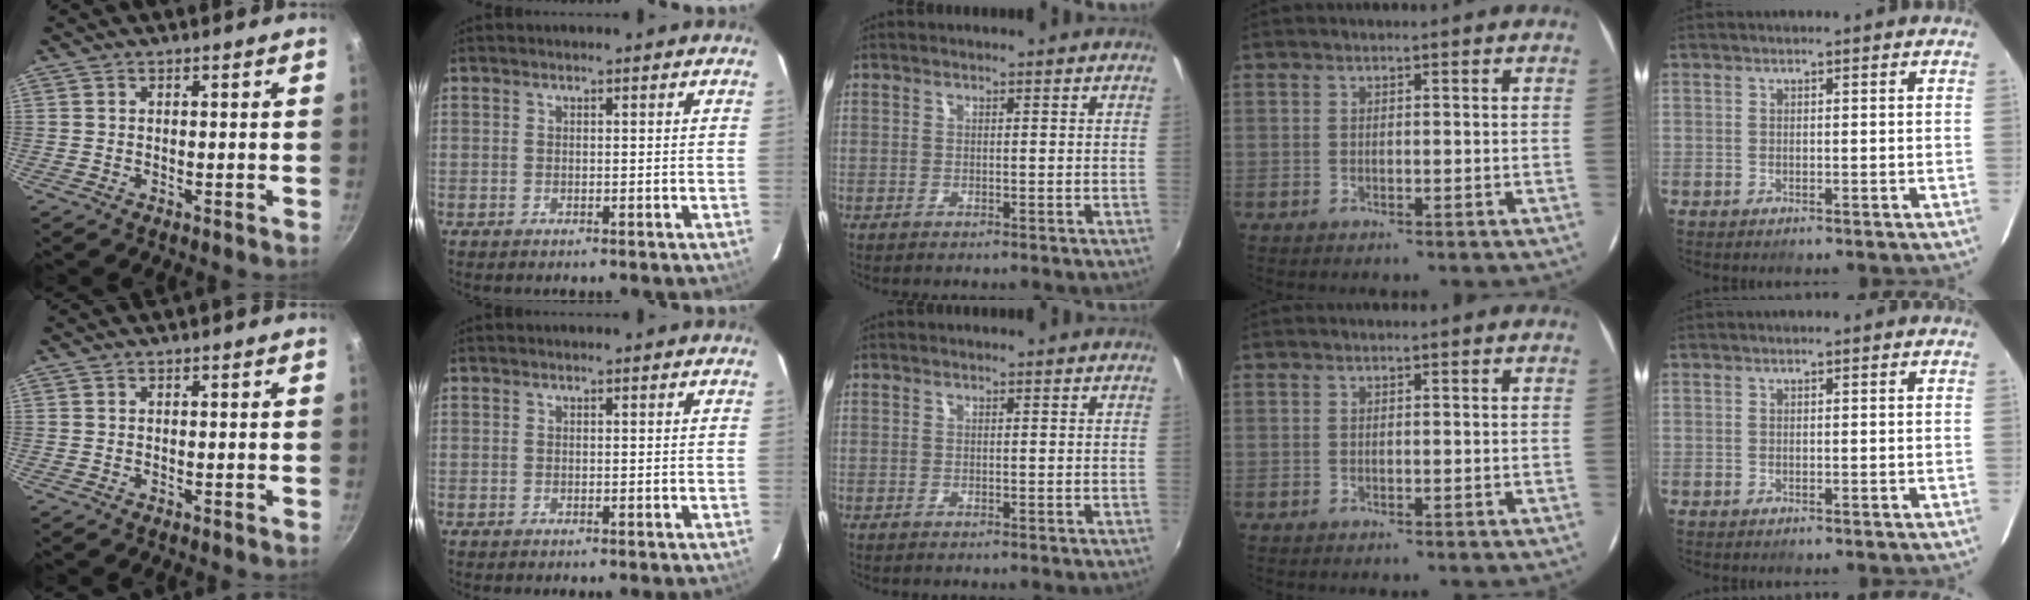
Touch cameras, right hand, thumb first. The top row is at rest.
{}